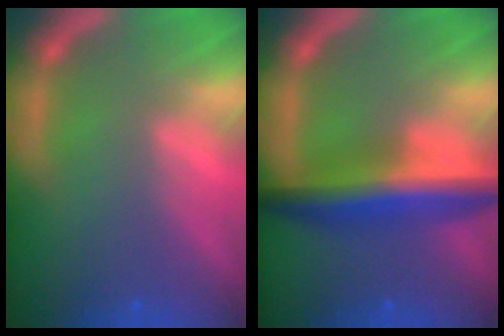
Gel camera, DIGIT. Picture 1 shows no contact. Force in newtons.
{"total": 7.1}